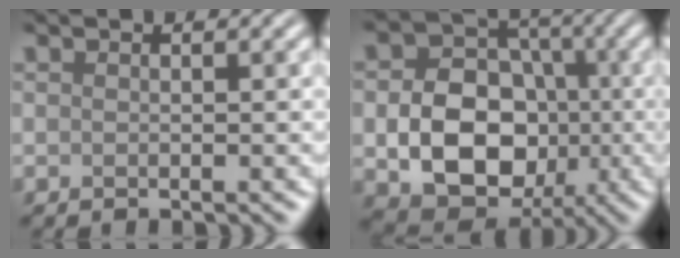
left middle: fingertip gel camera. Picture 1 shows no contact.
{"total": 9.3, "force": [-1.8, 7.1, 5.7], "torque": [-0.100, -0.008, -0.031]}